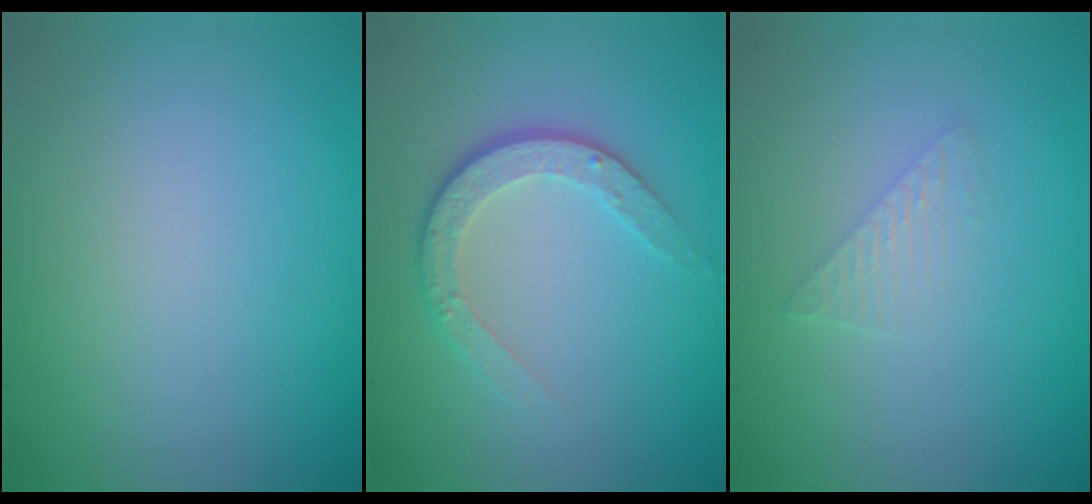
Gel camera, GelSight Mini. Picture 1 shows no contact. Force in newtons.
{"total": 3.5, "press": 2.5, "slide": 2.4}
{"total": 1.4, "press": 1.4, "slide": 0.1}